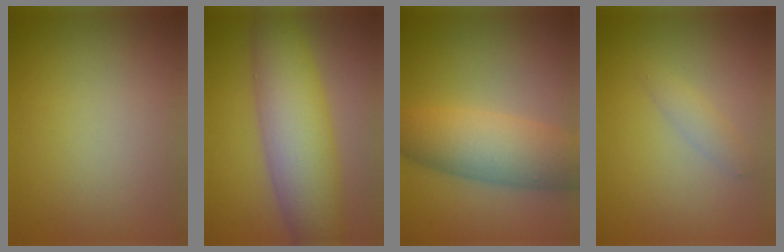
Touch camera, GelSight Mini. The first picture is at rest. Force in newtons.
{"total": 8.2, "press": 8.2, "slide": 0.1}
{"total": 6.8, "press": 6.8, "slide": 0.2}
{"total": 1.3, "press": 1.3, "slide": 0.0}